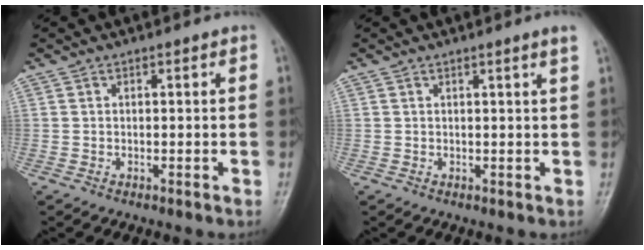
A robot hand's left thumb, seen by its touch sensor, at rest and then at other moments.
{"total": 1.7, "force": [1.0, -0.5, 1.2], "torque": [-0.021, -0.007, 0.016]}